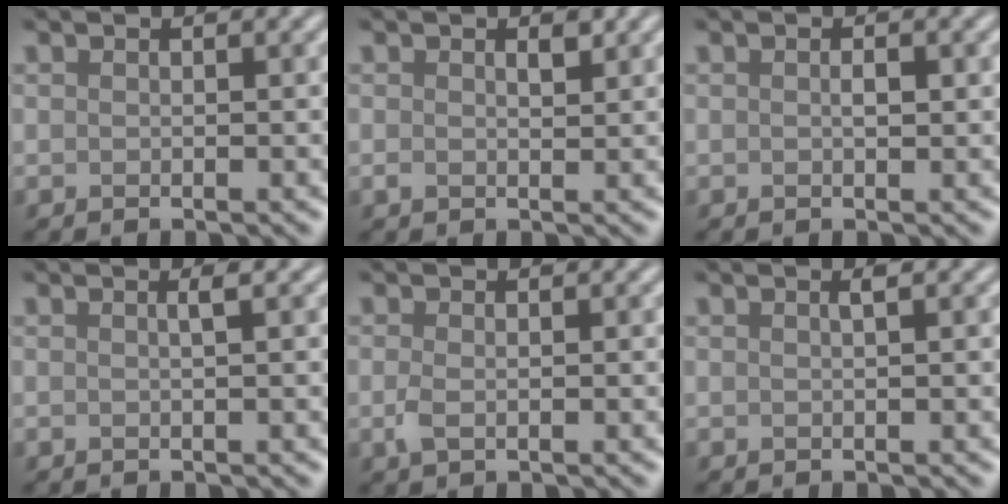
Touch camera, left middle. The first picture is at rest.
{"total": 0.7, "force": [0.3, 0.3, 0.6], "torque": [-0.013, 0.000, 0.012]}
{"total": 0.7, "force": [-0.2, 0.2, 0.7], "torque": [-0.014, 0.001, 0.003]}
{"total": 1.1, "force": [0.0, 0.3, 1.0], "torque": [-0.014, 0.002, -0.002]}
{"total": 1.0, "force": [-0.5, 0.4, 0.7], "torque": [-0.023, -0.002, -0.003]}
{"total": 0.8, "force": [0.1, 0.2, 0.7], "torque": [-0.010, 0.002, 0.003]}